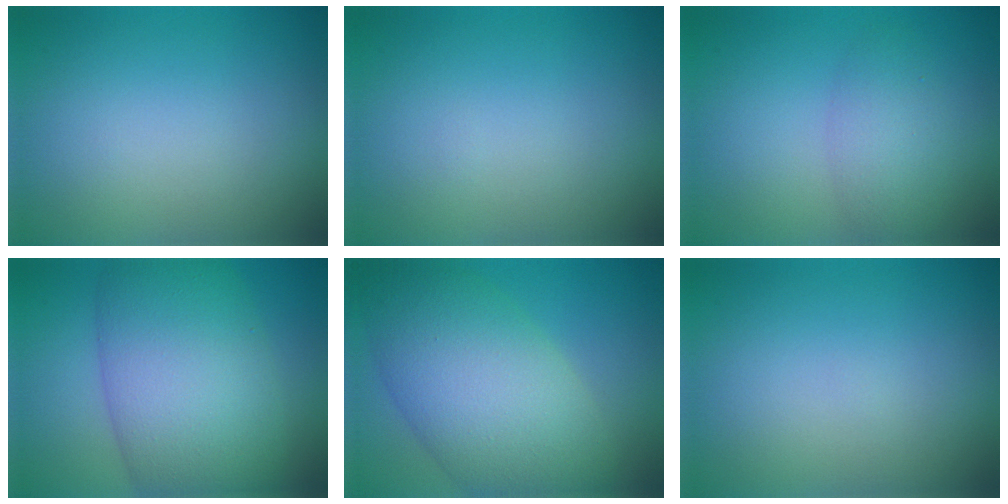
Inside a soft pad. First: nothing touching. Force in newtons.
{"total": 0.0}
{"total": 2.7, "press": 2.7, "slide": 0.2}
{"total": 11.7, "press": 11.7, "slide": 0.3}
{"total": 10.9, "press": 10.9, "slide": 0.2}
{"total": 0.0}